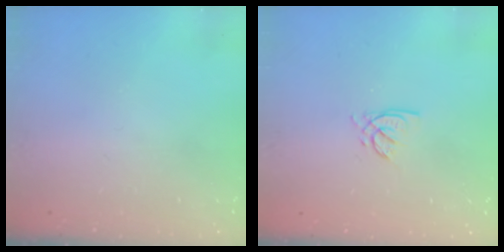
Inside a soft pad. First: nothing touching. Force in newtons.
{"total": 2.6, "press": 2.6, "slide": 0.2}